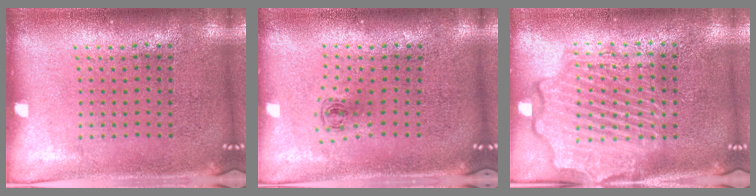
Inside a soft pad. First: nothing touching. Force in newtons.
{"total": 0.6, "press": 0.3, "slide": 0.5}
{"total": 4.4, "press": 4.4, "slide": 0.5}